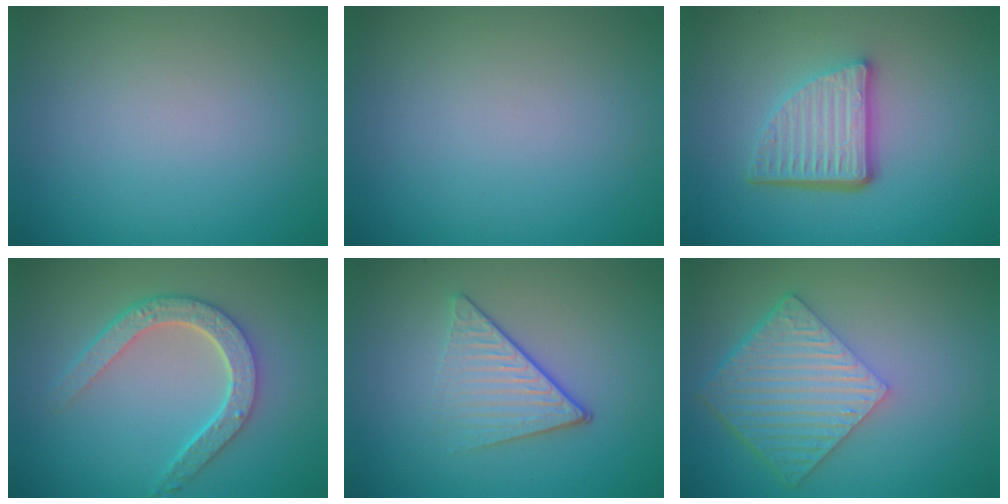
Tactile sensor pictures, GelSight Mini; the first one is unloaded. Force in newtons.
{"total": 0.0}
{"total": 5.2, "press": 3.6, "slide": 3.7}
{"total": 4.5, "press": 3.5, "slide": 2.8}
{"total": 4.1, "press": 2.8, "slide": 3.1}
{"total": 7.0, "press": 4.9, "slide": 5.0}